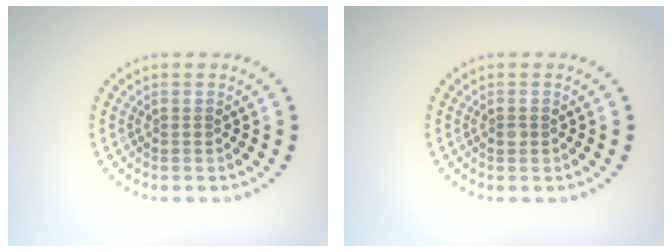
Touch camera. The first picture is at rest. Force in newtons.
{"total": 0.8, "press": 0.8, "slide": 0.1}